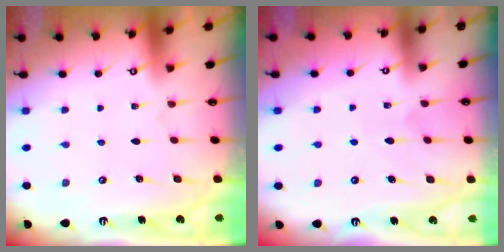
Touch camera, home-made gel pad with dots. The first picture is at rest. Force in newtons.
{"total": 4.3, "press": 4.2, "slide": 0.4}